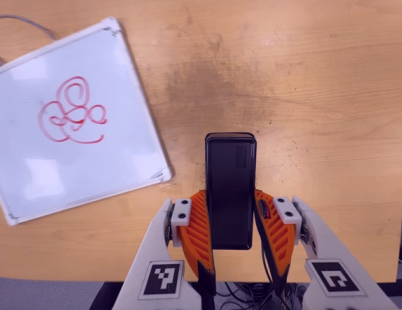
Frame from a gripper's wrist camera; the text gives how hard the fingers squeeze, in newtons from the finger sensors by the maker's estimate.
{"total": 4.6, "left": 3.0, "right": 6.2}